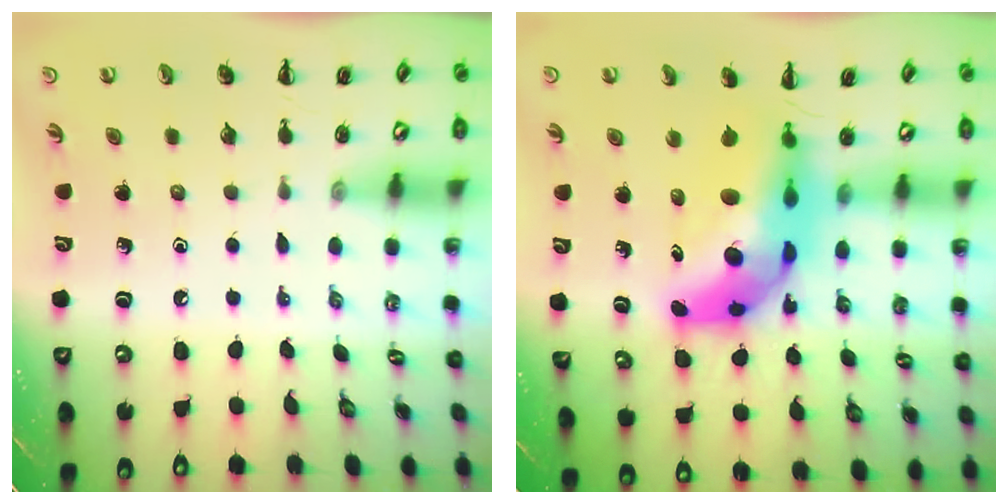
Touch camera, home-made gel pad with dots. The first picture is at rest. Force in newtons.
{"total": 13.6, "press": 12.9, "slide": 4.1}